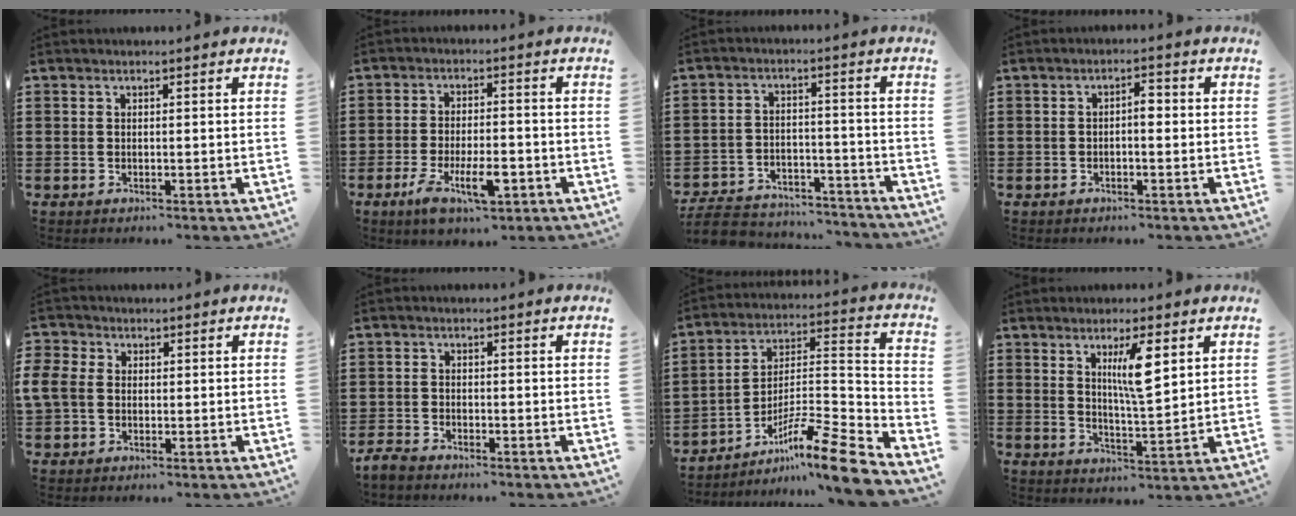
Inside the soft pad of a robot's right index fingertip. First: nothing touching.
{"total": 7.7, "force": [-3.6, 3.2, 6.1], "torque": [-0.127, -0.005, -0.065]}
{"total": 7.4, "force": [-7.0, 1.5, 1.8], "torque": [-0.046, 0.010, -0.139]}
{"total": 2.1, "force": [-0.4, 0.5, 2.0], "torque": [-0.038, 0.004, -0.010]}
{"total": 3.4, "force": [-0.1, 2.8, 1.9], "torque": [-0.067, 0.002, -0.011]}
{"total": 2.1, "force": [-2.0, 0.4, 0.3], "torque": [-0.018, -0.001, -0.043]}
{"total": 11.8, "force": [-9.1, 0.5, 7.5], "torque": [-0.106, 0.015, -0.172]}
{"total": 6.7, "force": [2.8, 1.3, 6.0], "torque": [-0.100, -0.005, 0.040]}